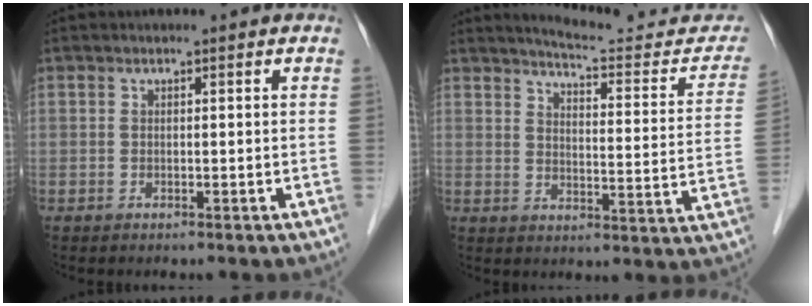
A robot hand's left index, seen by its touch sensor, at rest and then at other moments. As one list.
[{"total": 16.1, "force": [15.4, 2.1, 4.3], "torque": [-0.039, -0.052, 0.182]}]